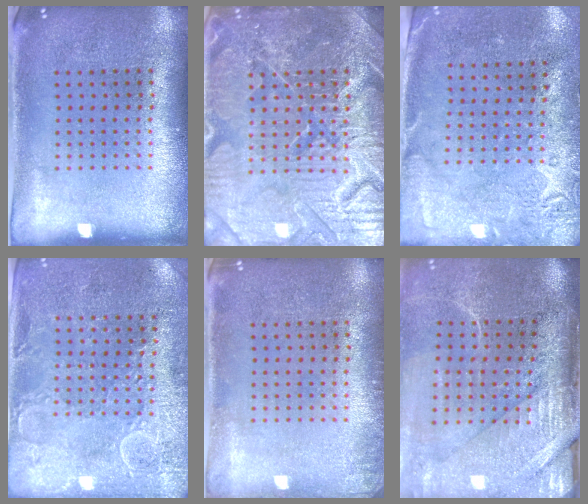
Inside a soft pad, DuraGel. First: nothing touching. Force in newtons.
{"total": 6.4, "press": 6.3, "slide": 0.7}
{"total": 2.8, "press": 2.2, "slide": 1.7}
{"total": 2.8, "press": 2.7, "slide": 0.8}
{"total": 1.0, "press": 1.0, "slide": 0.2}
{"total": 4.2, "press": 3.6, "slide": 2.2}